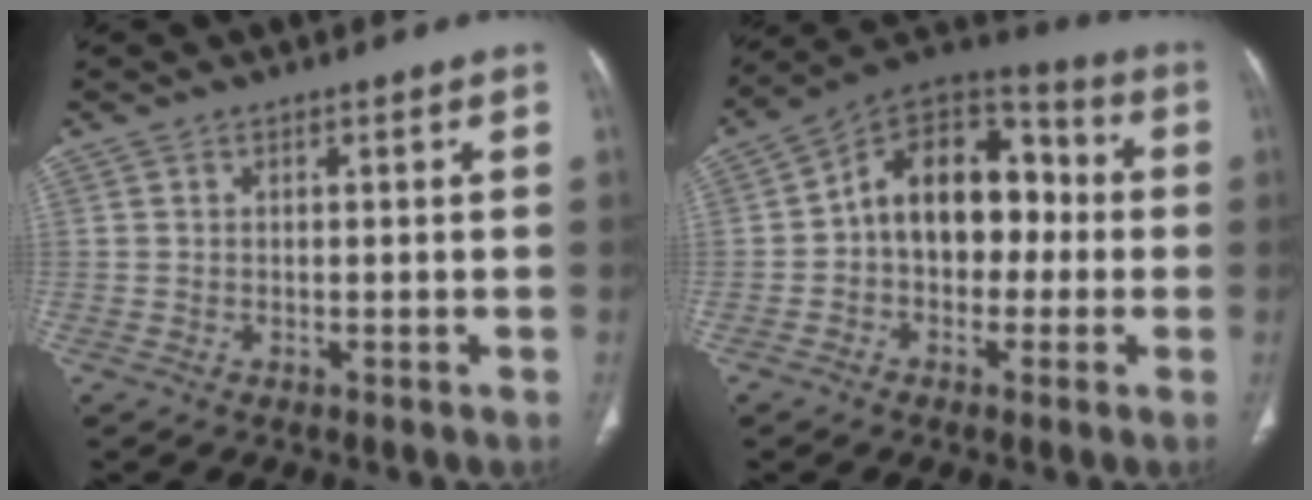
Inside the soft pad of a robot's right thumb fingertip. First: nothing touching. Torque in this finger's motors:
{"motor_torque": [-0.09, 0.60, 0.27, 0.22, 0.10]}